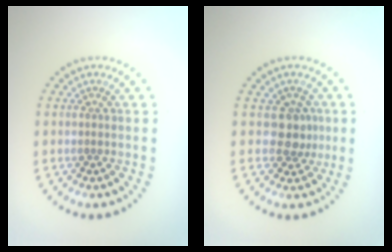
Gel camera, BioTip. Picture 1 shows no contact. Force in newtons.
{"total": 2.2, "press": 1.8, "slide": 1.3}